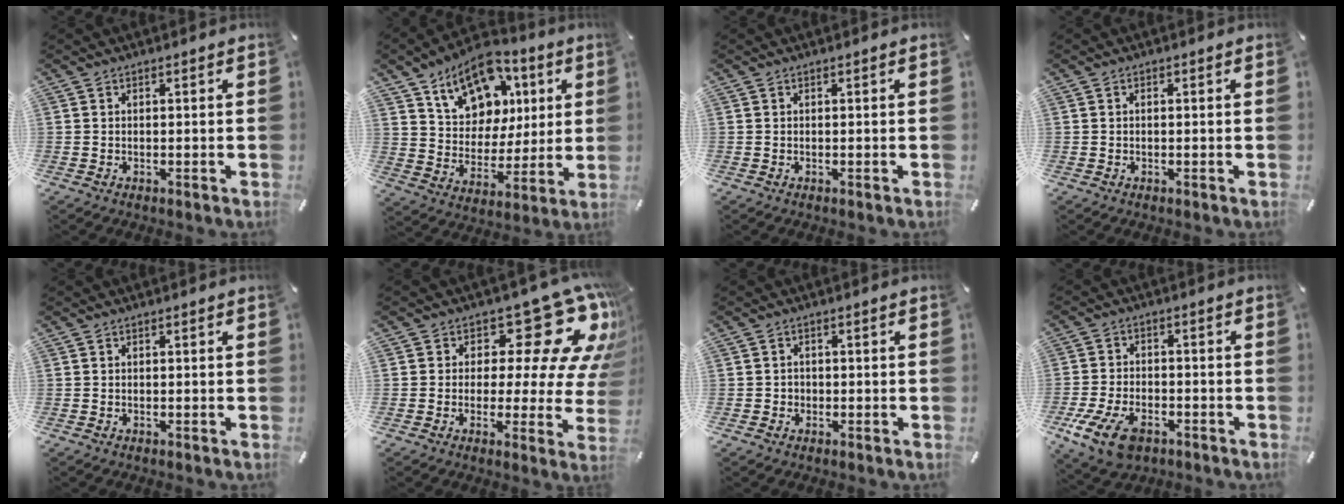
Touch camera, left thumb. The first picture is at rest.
{"total": 14.7, "force": [8.3, 10.8, 5.4], "torque": [-0.087, -0.048, 0.157]}
{"total": 0.0}
{"total": 0.0}
{"total": 0.0}
{"total": 19.0, "force": [10.1, 9.1, 13.2], "torque": [-0.170, -0.074, 0.163]}
{"total": 1.7, "force": [-0.5, 1.6, 0.1], "torque": [-0.004, 0.008, -0.015]}
{"total": 10.4, "force": [-5.4, 6.3, 6.2], "torque": [-0.146, 0.015, -0.099]}